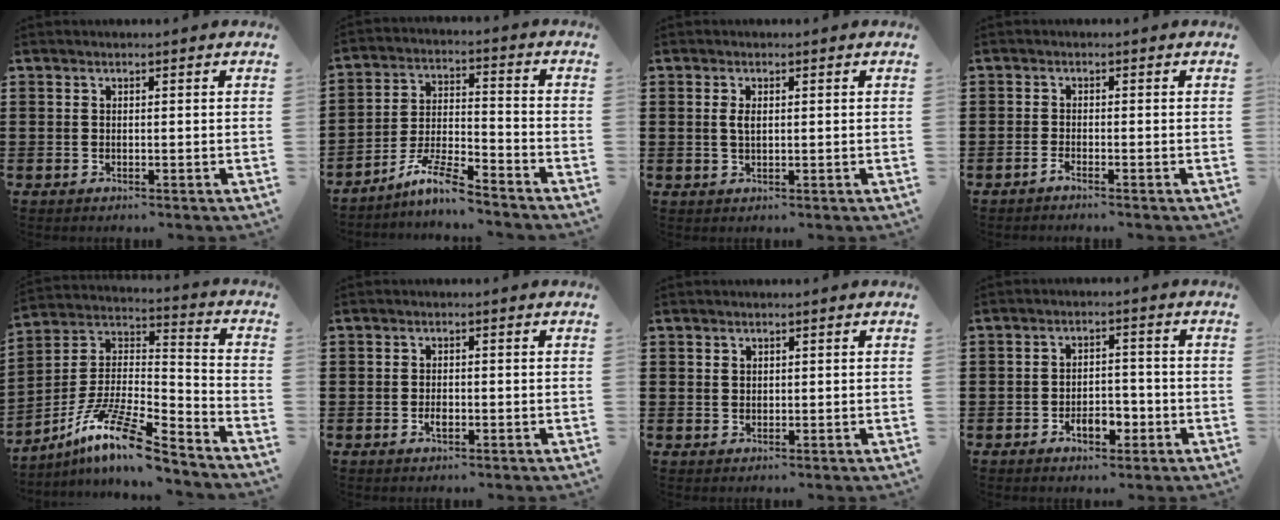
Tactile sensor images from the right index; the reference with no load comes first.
{"total": 8.0, "force": [-6.9, 0.6, 4.1], "torque": [-0.092, -0.003, -0.134]}
{"total": 2.1, "force": [0.3, 0.9, 1.8], "torque": [-0.039, 0.005, 0.003]}
{"total": 1.4, "force": [-1.3, -0.3, 0.4], "torque": [-0.009, -0.004, -0.024]}
{"total": 12.5, "force": [-9.5, 1.6, 7.8], "torque": [-0.159, 0.007, -0.188]}
{"total": 1.7, "force": [-0.6, 0.6, 1.5], "torque": [-0.030, -0.004, -0.009]}
{"total": 1.1, "force": [0.6, 0.9, 0.2], "torque": [-0.006, 0.003, 0.013]}
{"total": 5.0, "force": [-2.1, 2.8, 3.6], "torque": [-0.051, 0.007, -0.038]}